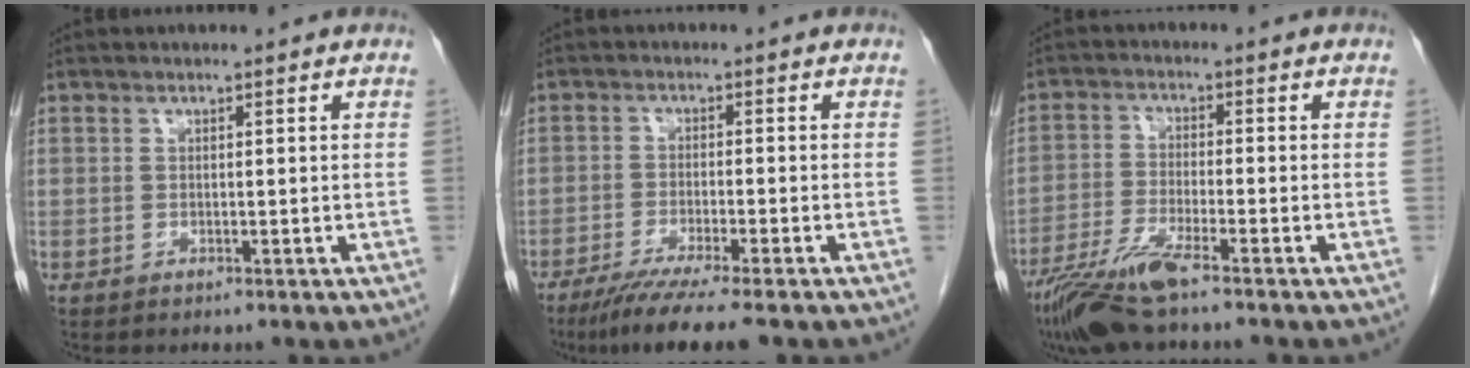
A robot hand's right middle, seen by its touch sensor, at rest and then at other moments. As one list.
[{"total": 7.9, "force": [-6.1, -0.6, 5.0], "torque": [-0.079, -0.023, -0.099]}, {"total": 8.0, "force": [-5.8, 0.3, 5.6], "torque": [-0.115, -0.025, -0.113]}]